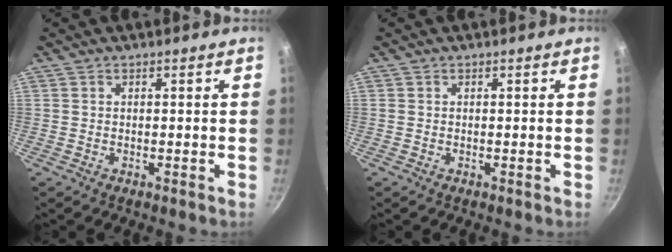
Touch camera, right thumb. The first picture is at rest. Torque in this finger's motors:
{"motor_torque": [0.21, 0.03, 0.32, 0.17, 0.08]}